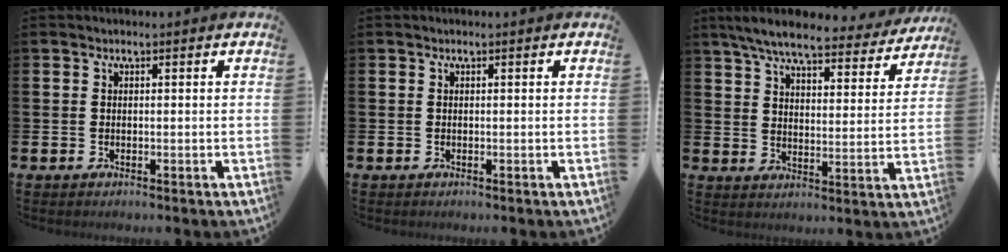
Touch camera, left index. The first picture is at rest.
{"total": 0.0}
{"total": 7.7, "force": [7.0, 1.3, 3.1], "torque": [-0.081, -0.034, 0.120]}